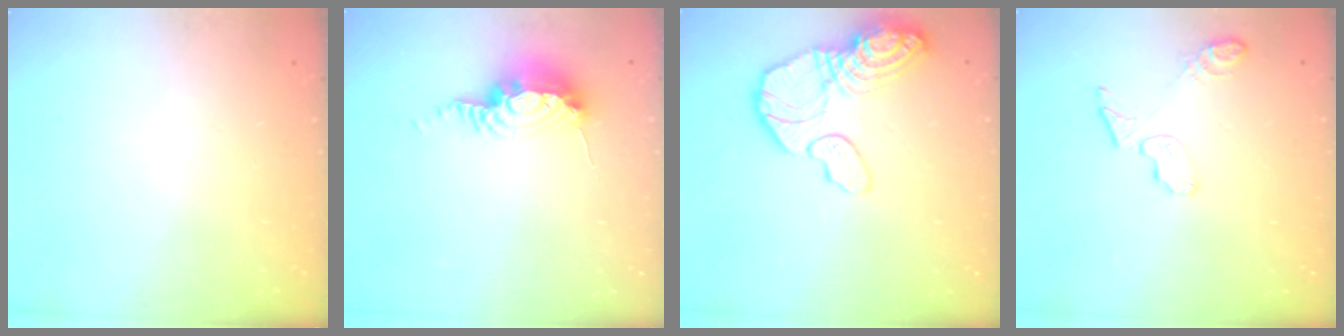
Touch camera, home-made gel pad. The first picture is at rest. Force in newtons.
{"total": 14.5, "press": 10.5, "slide": 10.0}
{"total": 15.5, "press": 15.4, "slide": 2.1}
{"total": 6.9, "press": 6.9, "slide": 0.5}